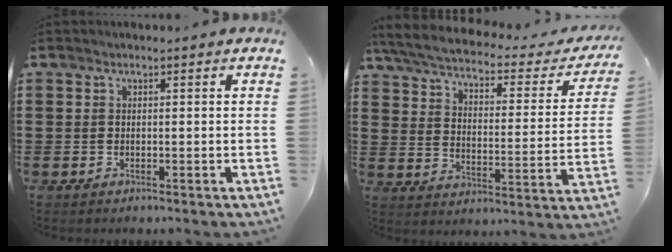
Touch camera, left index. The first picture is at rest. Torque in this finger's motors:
{"motor_torque": [2.14, 0.00, 0.99, 0.21]}